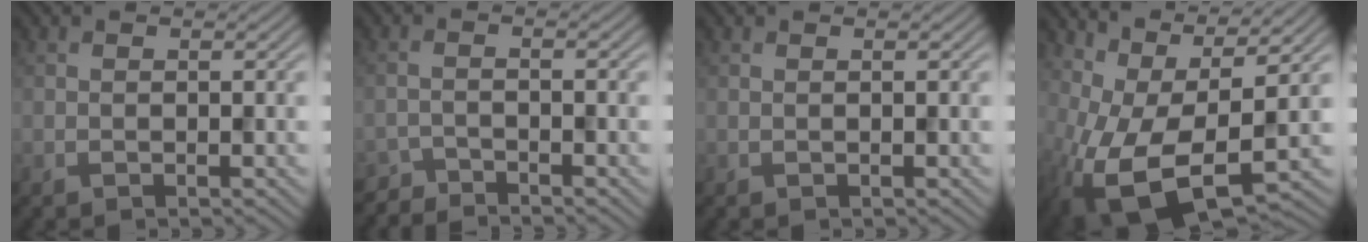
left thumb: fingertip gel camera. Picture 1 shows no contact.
{"total": 2.3, "force": [-2.3, 0.1, 0.2], "torque": [0.000, -0.003, -0.052]}
{"total": 0.0}
{"total": 13.4, "force": [0.1, 6.7, 11.6], "torque": [-0.233, -0.020, 0.016]}